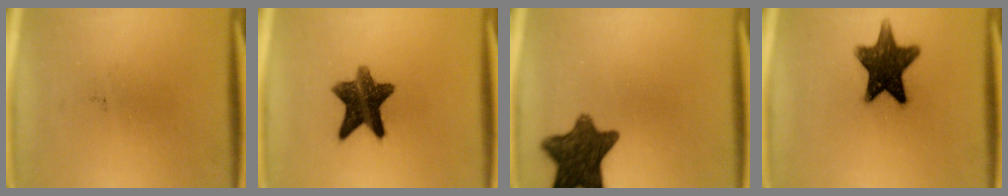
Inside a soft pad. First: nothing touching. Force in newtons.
{"total": 11.1}
{"total": 11.4}
{"total": 12.8}